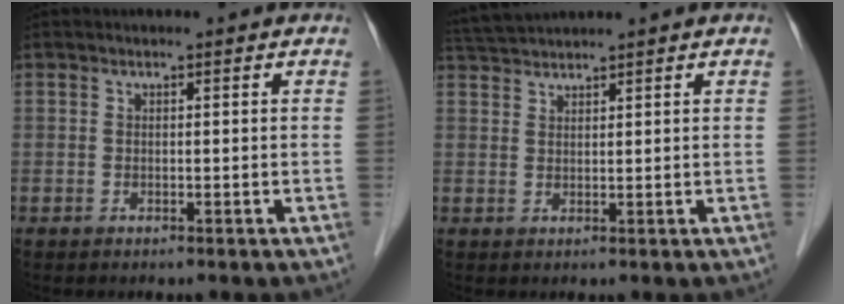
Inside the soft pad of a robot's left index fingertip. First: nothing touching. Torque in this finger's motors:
{"motor_torque": [-0.48, -0.48, 0.02, 0.02]}